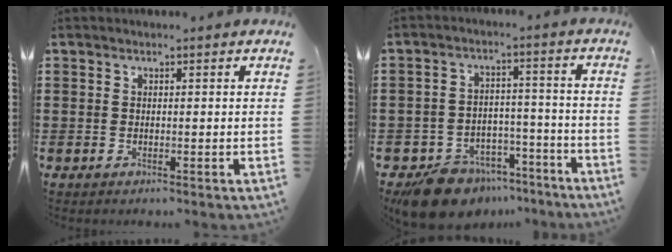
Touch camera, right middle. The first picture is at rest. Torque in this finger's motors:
{"motor_torque": [0.62, -0.31, 0.22, 0.07]}